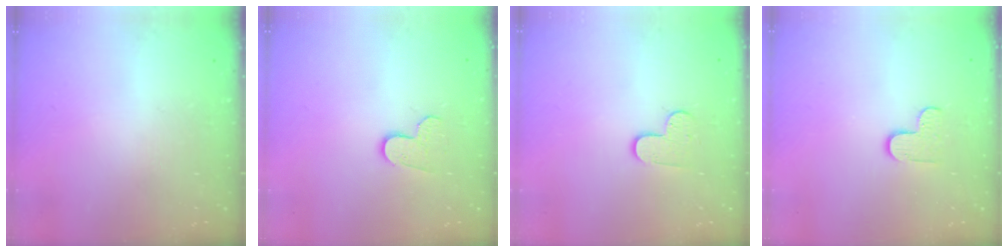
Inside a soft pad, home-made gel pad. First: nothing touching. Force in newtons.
{"total": 6.3, "press": 6.3, "slide": 0.5}
{"total": 7.4, "press": 7.4, "slide": 0.7}
{"total": 5.1, "press": 5.1, "slide": 0.5}